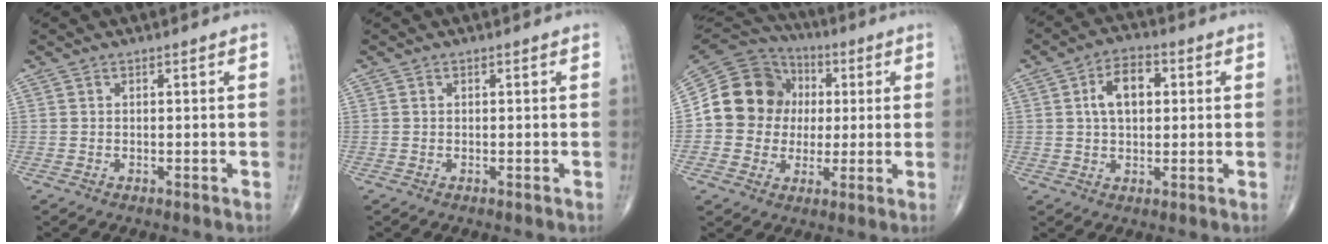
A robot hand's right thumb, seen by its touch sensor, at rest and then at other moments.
{"total": 0.0}
{"total": 15.4, "force": [0.9, 14.0, 6.4], "torque": [-0.087, 0.028, 0.013]}
{"total": 8.0, "force": [1.6, 4.8, 6.2], "torque": [-0.092, 0.012, 0.022]}